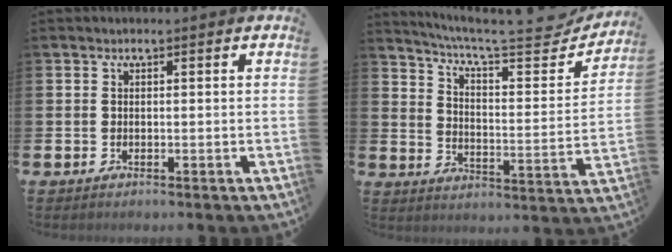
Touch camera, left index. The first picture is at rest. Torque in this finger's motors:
{"motor_torque": [0.82, -1.32, 0.58, 0.15]}